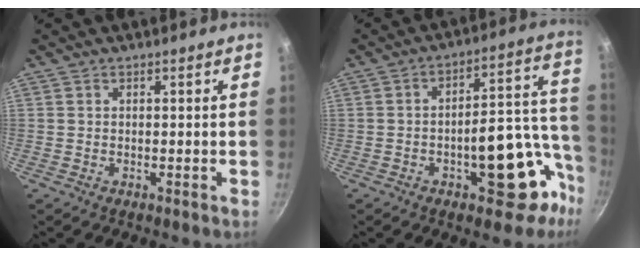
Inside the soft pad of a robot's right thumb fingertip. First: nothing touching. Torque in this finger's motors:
{"motor_torque": [1.40, 1.24, 1.06, -0.80, 0.05]}